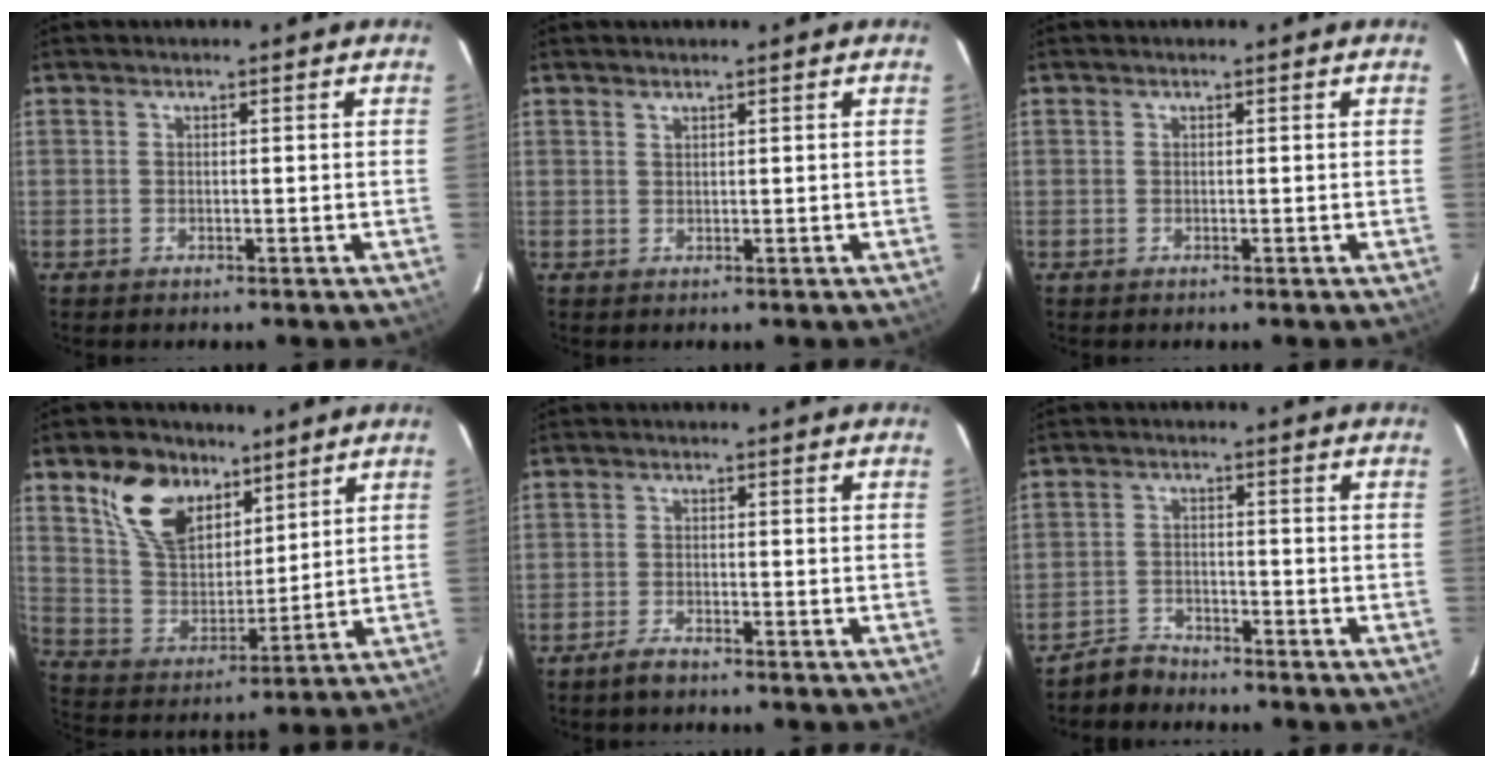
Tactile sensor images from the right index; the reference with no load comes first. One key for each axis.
{"total": 0.6, "fx": 0.6, "fy": 0.1, "fz": 0.1, "tx": -0.002, "ty": 0.001, "tz": 0.012}
{"total": 0.0}
{"total": 14.4, "fx": 8.5, "fy": 8.6, "fz": 7.8, "tx": -0.157, "ty": 0.024, "tz": 0.167}
{"total": 2.5, "fx": -2.2, "fy": 0.5, "fz": 1.2, "tx": -0.037, "ty": 0.000, "tz": -0.042}
{"total": 3.9, "fx": -3.6, "fy": 1.4, "fz": 0.0, "tx": -0.010, "ty": 0.011, "tz": -0.068}